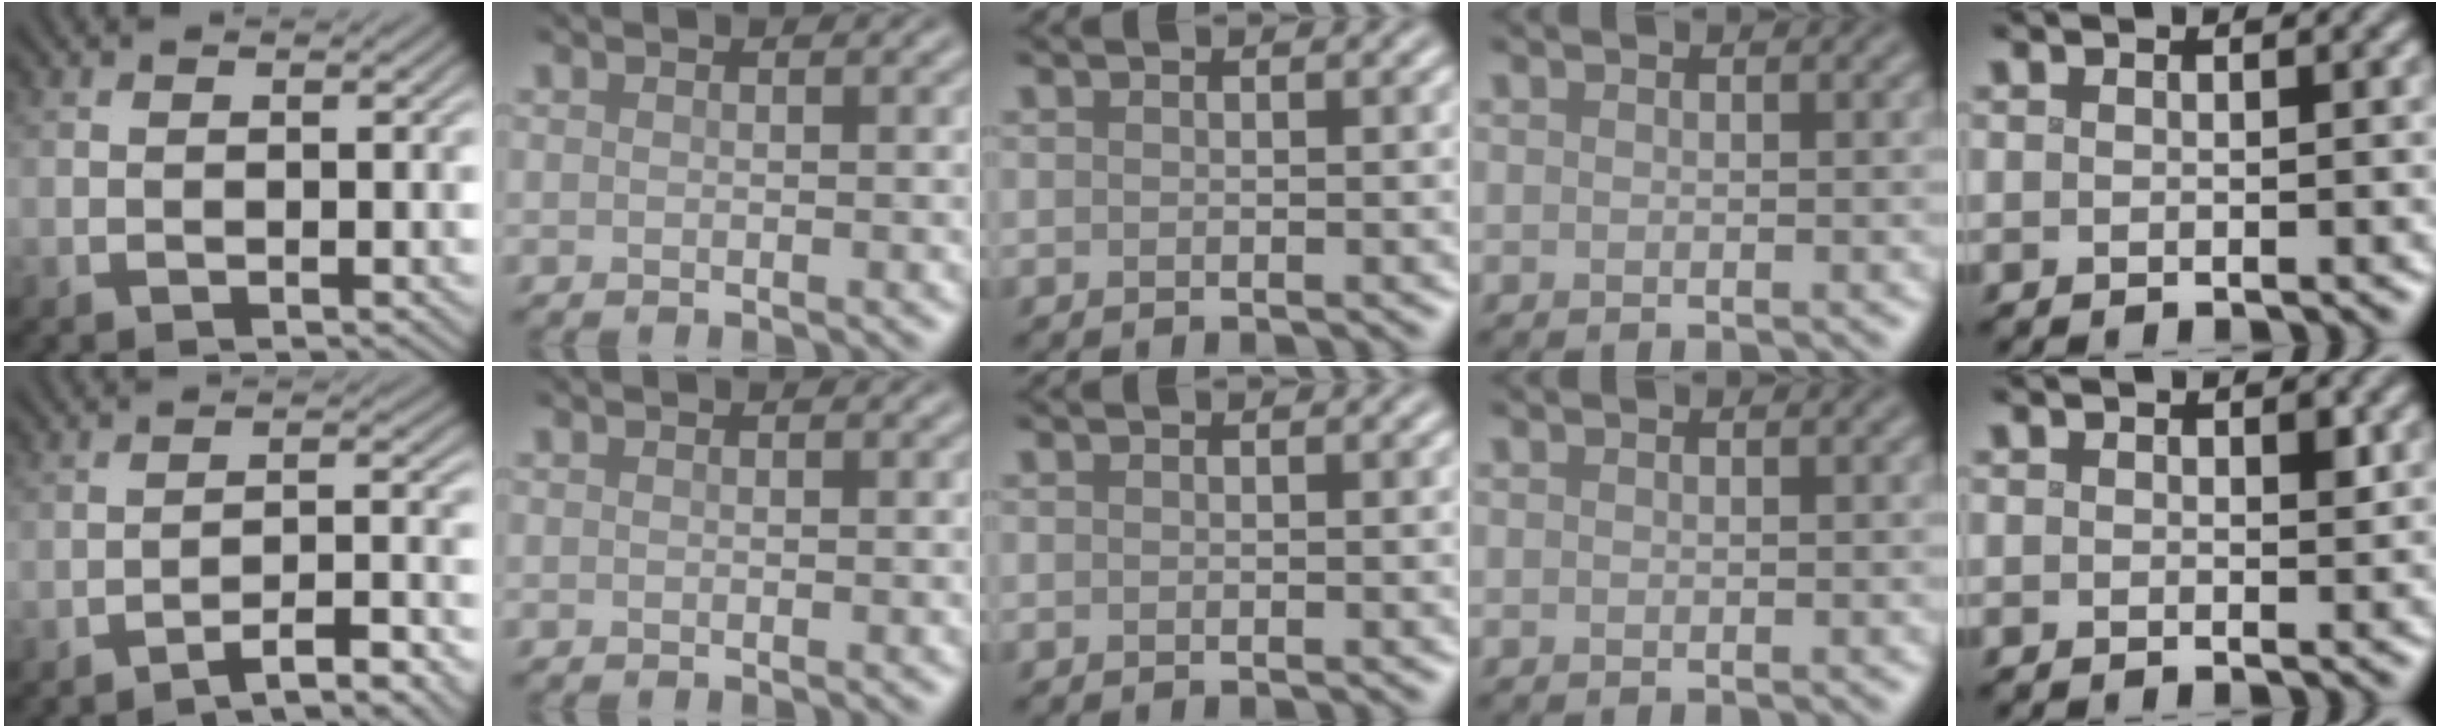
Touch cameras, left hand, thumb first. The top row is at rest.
{"thumb": {"total": 5.8, "force": [-4.5, 0.8, 3.6], "torque": [-0.042, 0.021, -0.076]}, "little": {"total": 0.8, "force": [0.3, 0.4, 0.6], "torque": [-0.003, -0.002, 0.003]}}